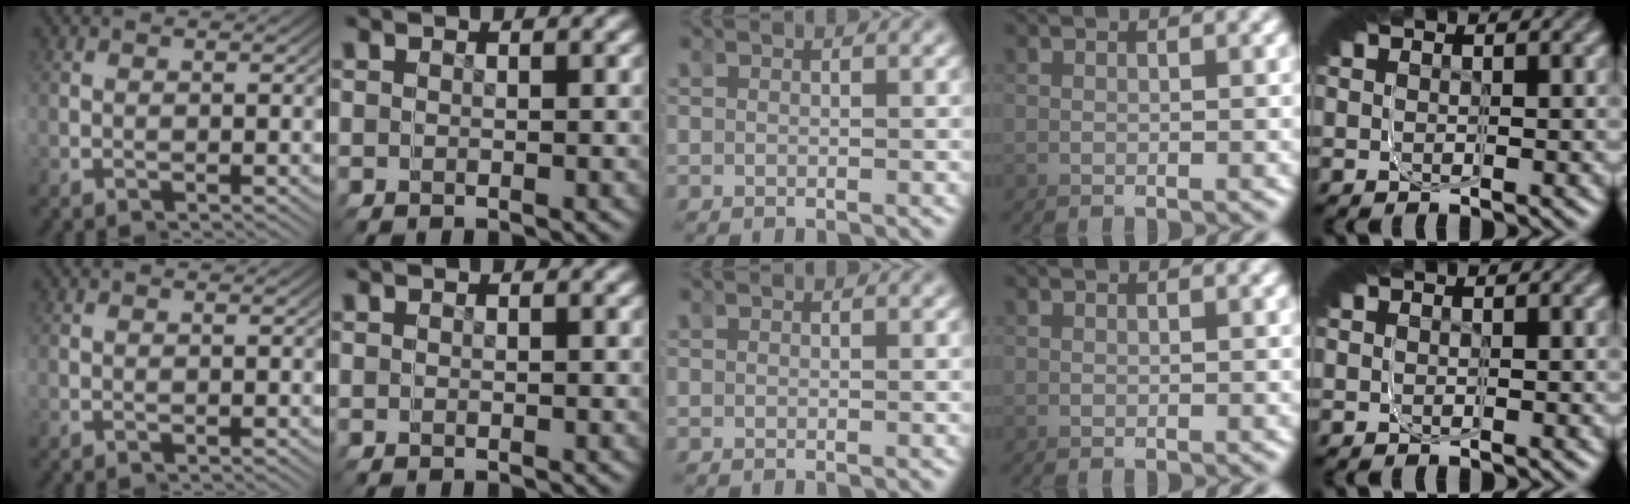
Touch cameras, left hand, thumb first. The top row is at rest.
{}